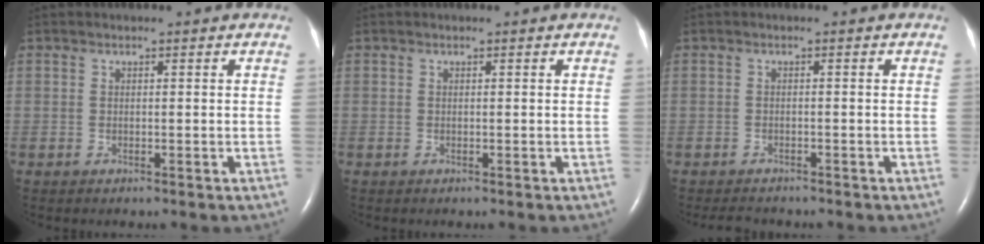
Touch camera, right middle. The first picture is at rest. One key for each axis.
{"total": 0.0}
{"total": 3.0, "fx": -2.8, "fy": 0.8, "fz": 0.7, "tx": -0.014, "ty": -0.009, "tz": -0.042}